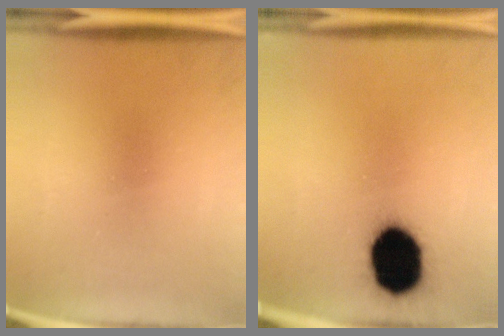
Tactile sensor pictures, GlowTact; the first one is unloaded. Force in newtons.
{"total": 18.6}